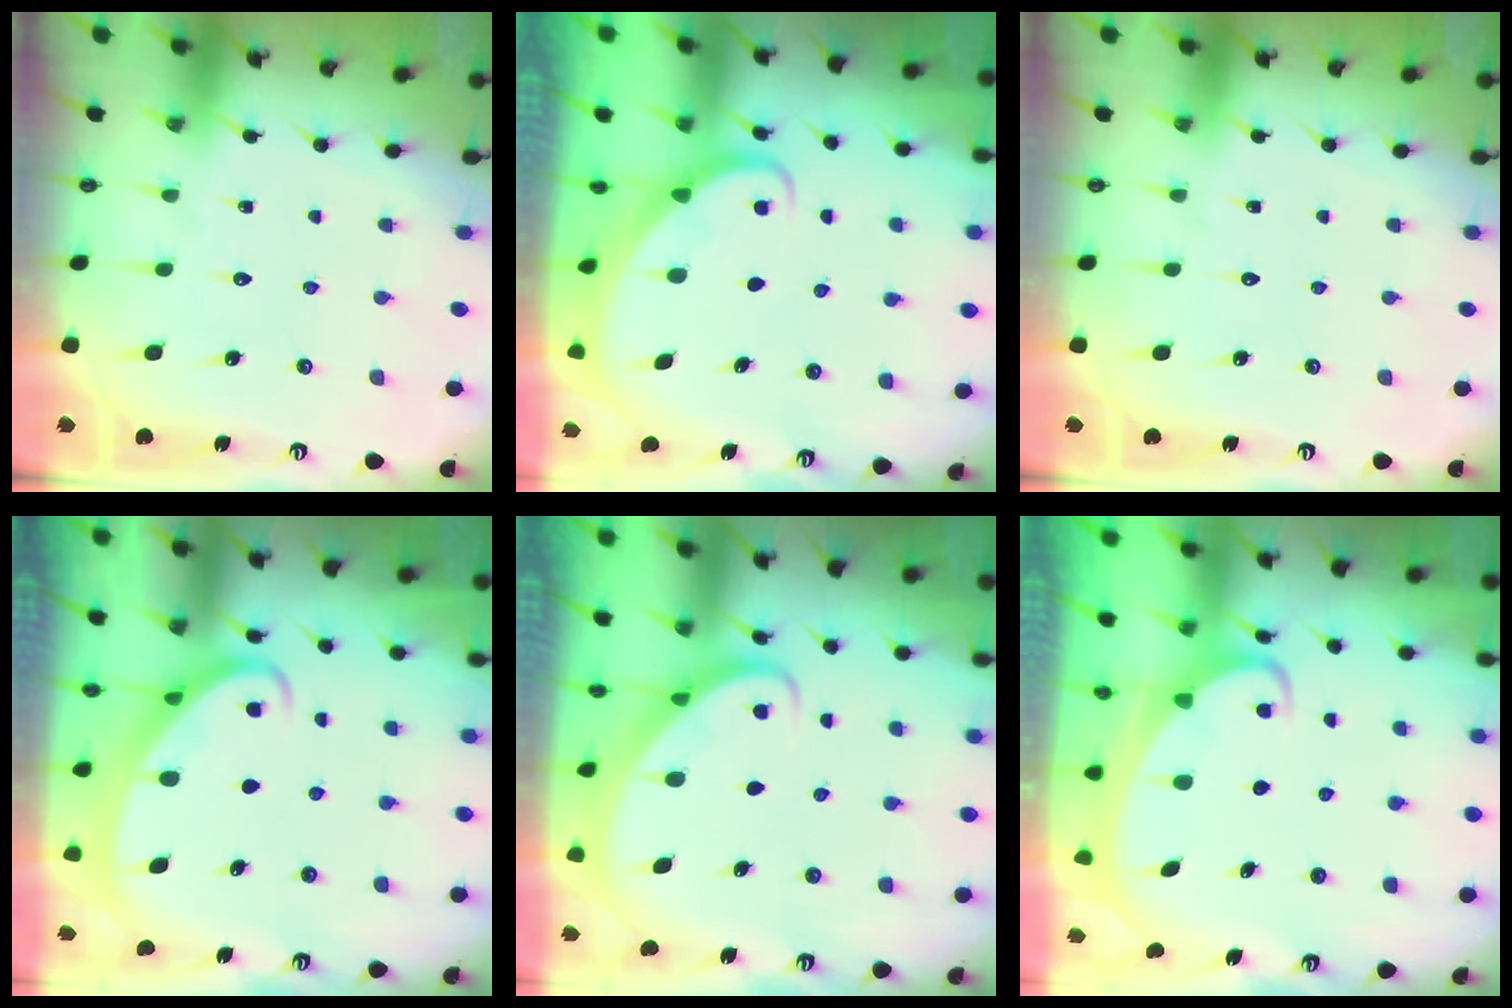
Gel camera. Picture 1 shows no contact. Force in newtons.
{"total": 2.0, "press": 2.0, "slide": 0.3}
{"total": 0.0}
{"total": 2.6, "press": 2.6, "slide": 0.3}
{"total": 2.7, "press": 2.7, "slide": 0.3}
{"total": 1.9, "press": 1.9, "slide": 0.2}